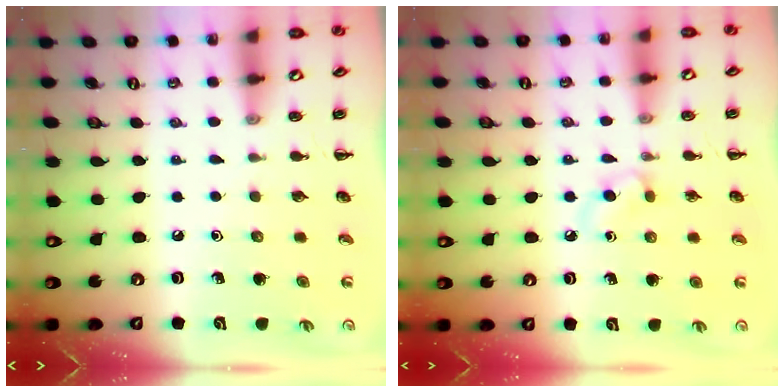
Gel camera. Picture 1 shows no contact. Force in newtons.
{"total": 2.9, "press": 2.7, "slide": 1.2}